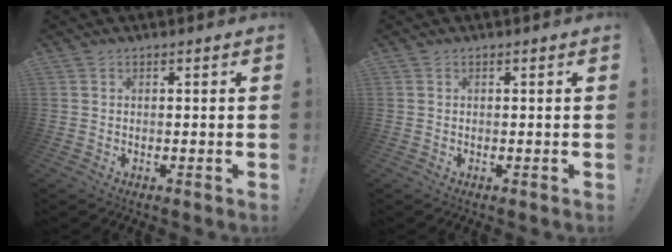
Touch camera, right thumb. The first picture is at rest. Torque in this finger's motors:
{"motor_torque": [0.10, 0.07, 0.34, -0.12, -0.07]}